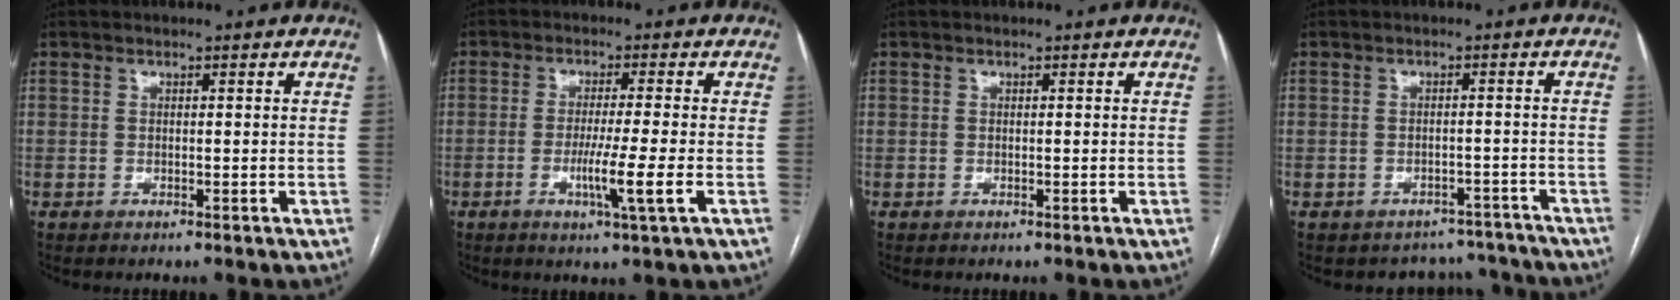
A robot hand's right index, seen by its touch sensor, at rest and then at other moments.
{"total": 6.5, "force": [-1.8, -1.1, 6.1], "torque": [-0.109, -0.018, -0.036]}
{"total": 0.0}
{"total": 6.5, "force": [-5.7, 3.1, -0.8], "torque": [0.027, 0.030, -0.061]}